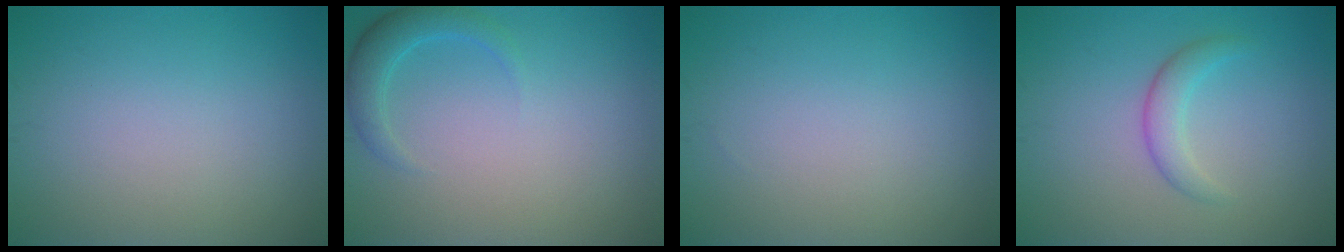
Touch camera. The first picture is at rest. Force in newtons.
{"total": 2.4, "press": 2.4, "slide": 0.1}
{"total": 0.0}
{"total": 2.2, "press": 2.2, "slide": 0.1}